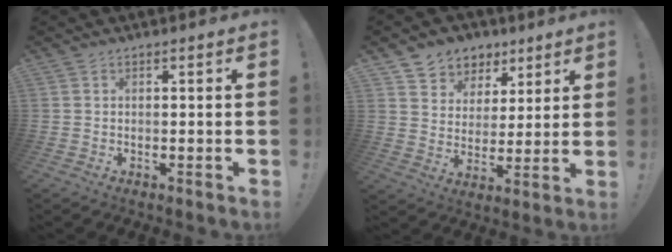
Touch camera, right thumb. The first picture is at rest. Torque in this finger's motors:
{"motor_torque": [0.02, 0.03, 0.06, 0.06, 0.00]}